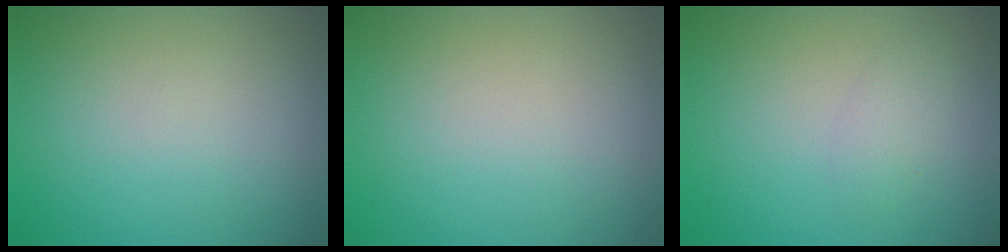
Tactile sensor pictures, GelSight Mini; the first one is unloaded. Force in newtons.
{"total": 0.0}
{"total": 1.3, "press": 1.3, "slide": 0.1}